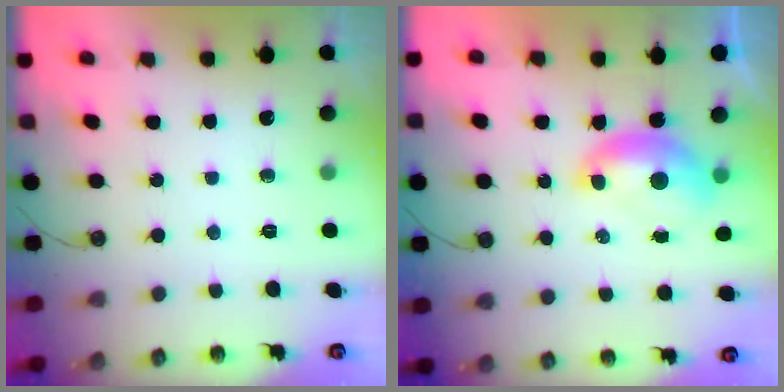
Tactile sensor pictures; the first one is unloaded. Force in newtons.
{"total": 1.5, "press": 1.4, "slide": 0.6}